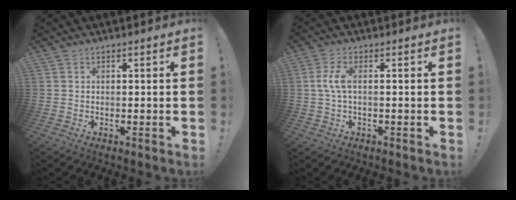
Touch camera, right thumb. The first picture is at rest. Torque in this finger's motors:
{"motor_torque": [0.45, 0.26, 0.66, -0.13, 0.14]}